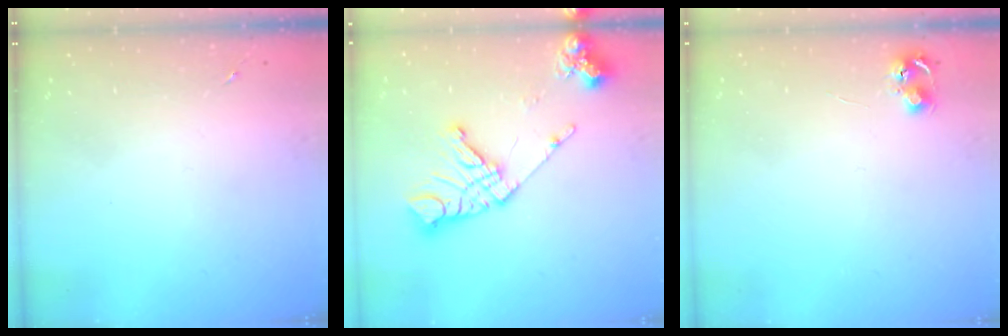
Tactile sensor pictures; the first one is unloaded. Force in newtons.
{"total": 16.8, "press": 16.7, "slide": 2.2}
{"total": 5.3, "press": 5.3, "slide": 0.5}